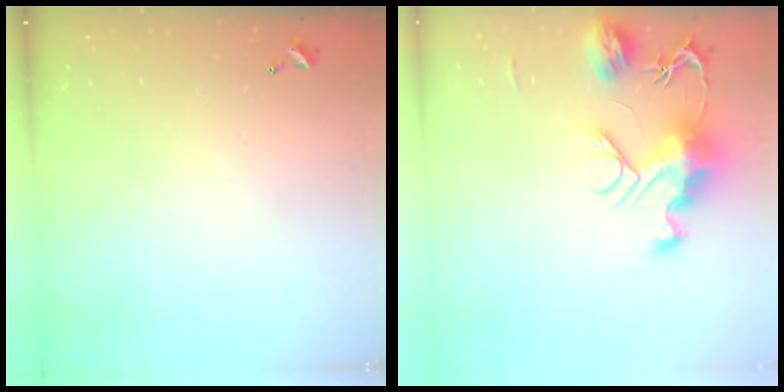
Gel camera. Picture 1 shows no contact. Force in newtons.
{"total": 13.2, "press": 13.2, "slide": 1.1}